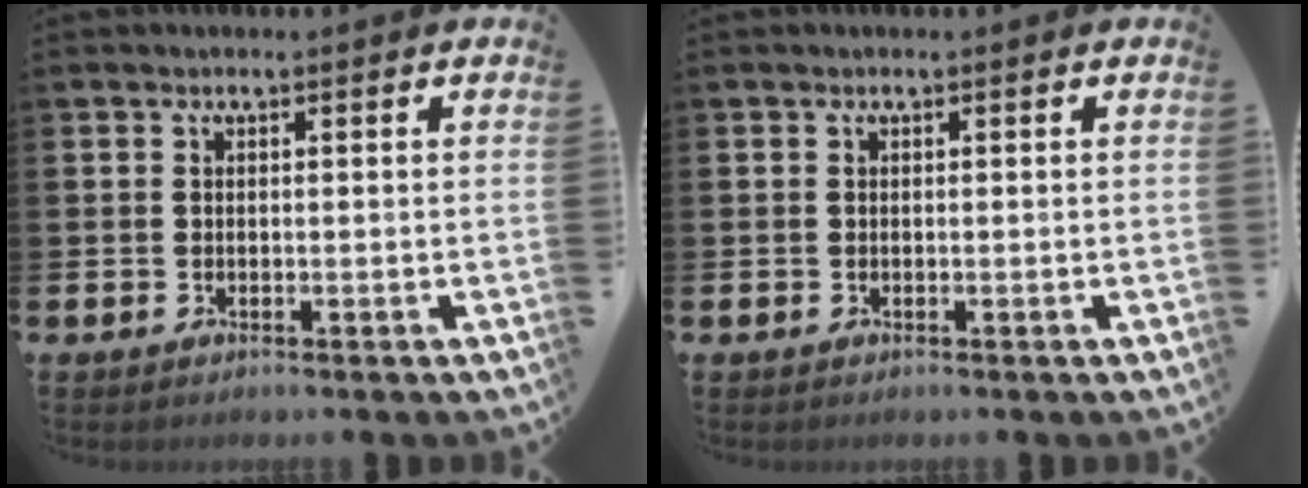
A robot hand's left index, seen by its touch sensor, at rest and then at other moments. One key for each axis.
{"total": 0.0}